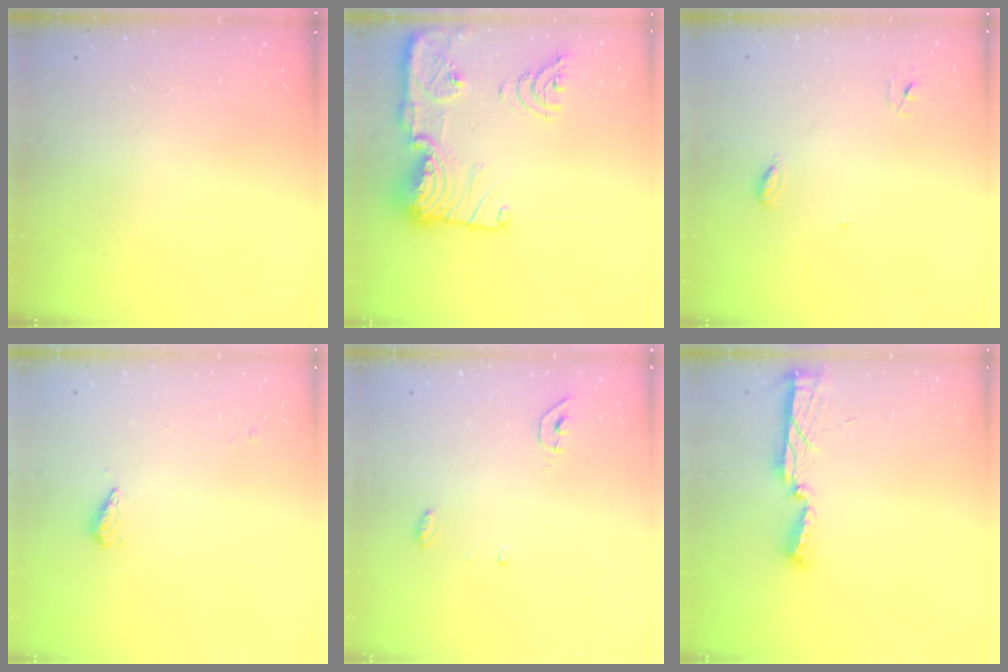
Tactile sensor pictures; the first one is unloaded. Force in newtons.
{"total": 24.5, "press": 23.7, "slide": 6.1}
{"total": 3.4, "press": 3.4, "slide": 0.3}
{"total": 3.6, "press": 3.5, "slide": 1.1}
{"total": 4.5, "press": 4.2, "slide": 1.5}
{"total": 8.1, "press": 8.0, "slide": 0.5}